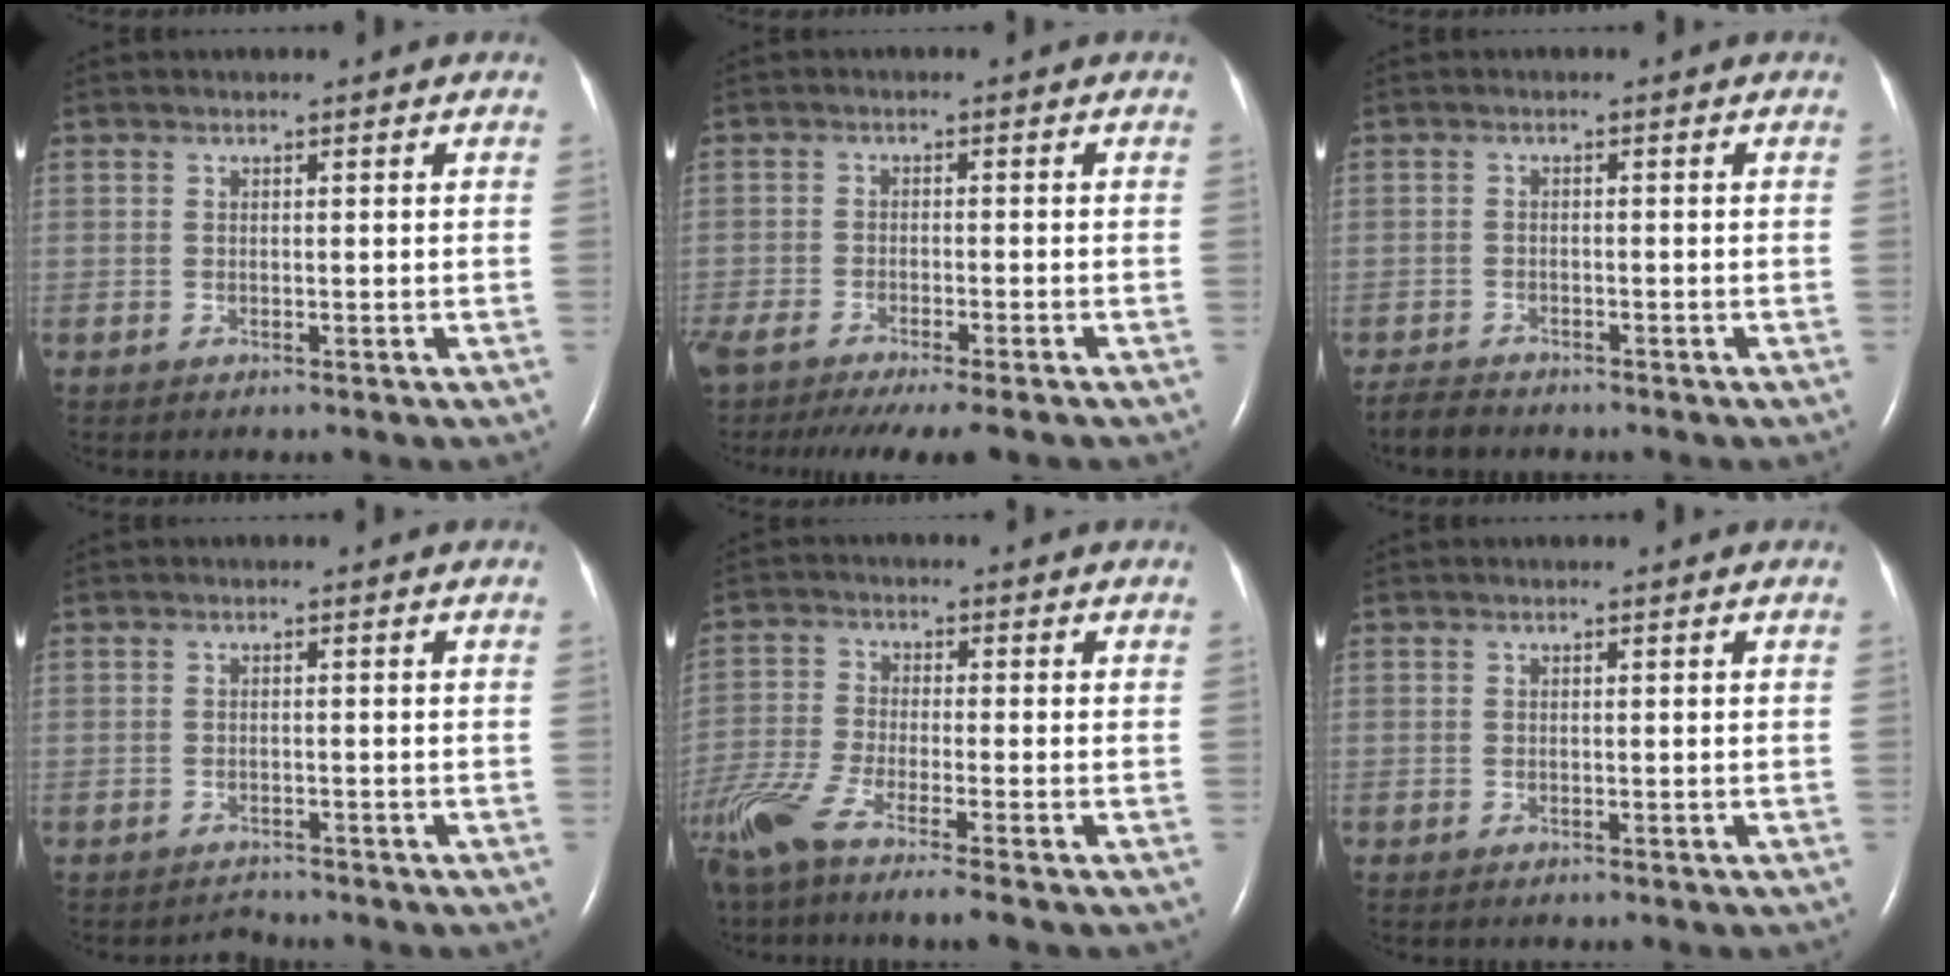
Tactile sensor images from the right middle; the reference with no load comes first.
{"total": 13.6, "force": [-11.4, 2.0, 7.2], "torque": [-0.135, -0.028, -0.166]}
{"total": 3.2, "force": [-3.0, 0.8, 0.8], "torque": [-0.018, -0.010, -0.050]}
{"total": 1.2, "force": [-1.1, 0.2, -0.4], "torque": [0.002, -0.007, -0.016]}
{"total": 9.8, "force": [-7.2, -0.2, 6.6], "torque": [-0.138, -0.028, -0.133]}
{"total": 0.0}